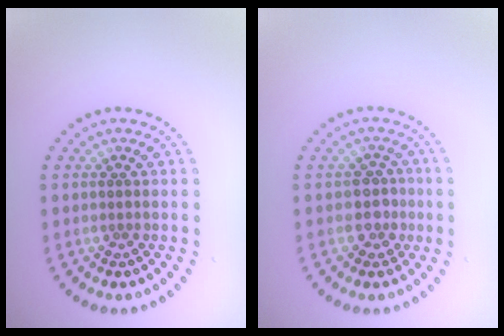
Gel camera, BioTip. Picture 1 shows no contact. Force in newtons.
{"total": 2.1, "press": 1.8, "slide": 1.0}